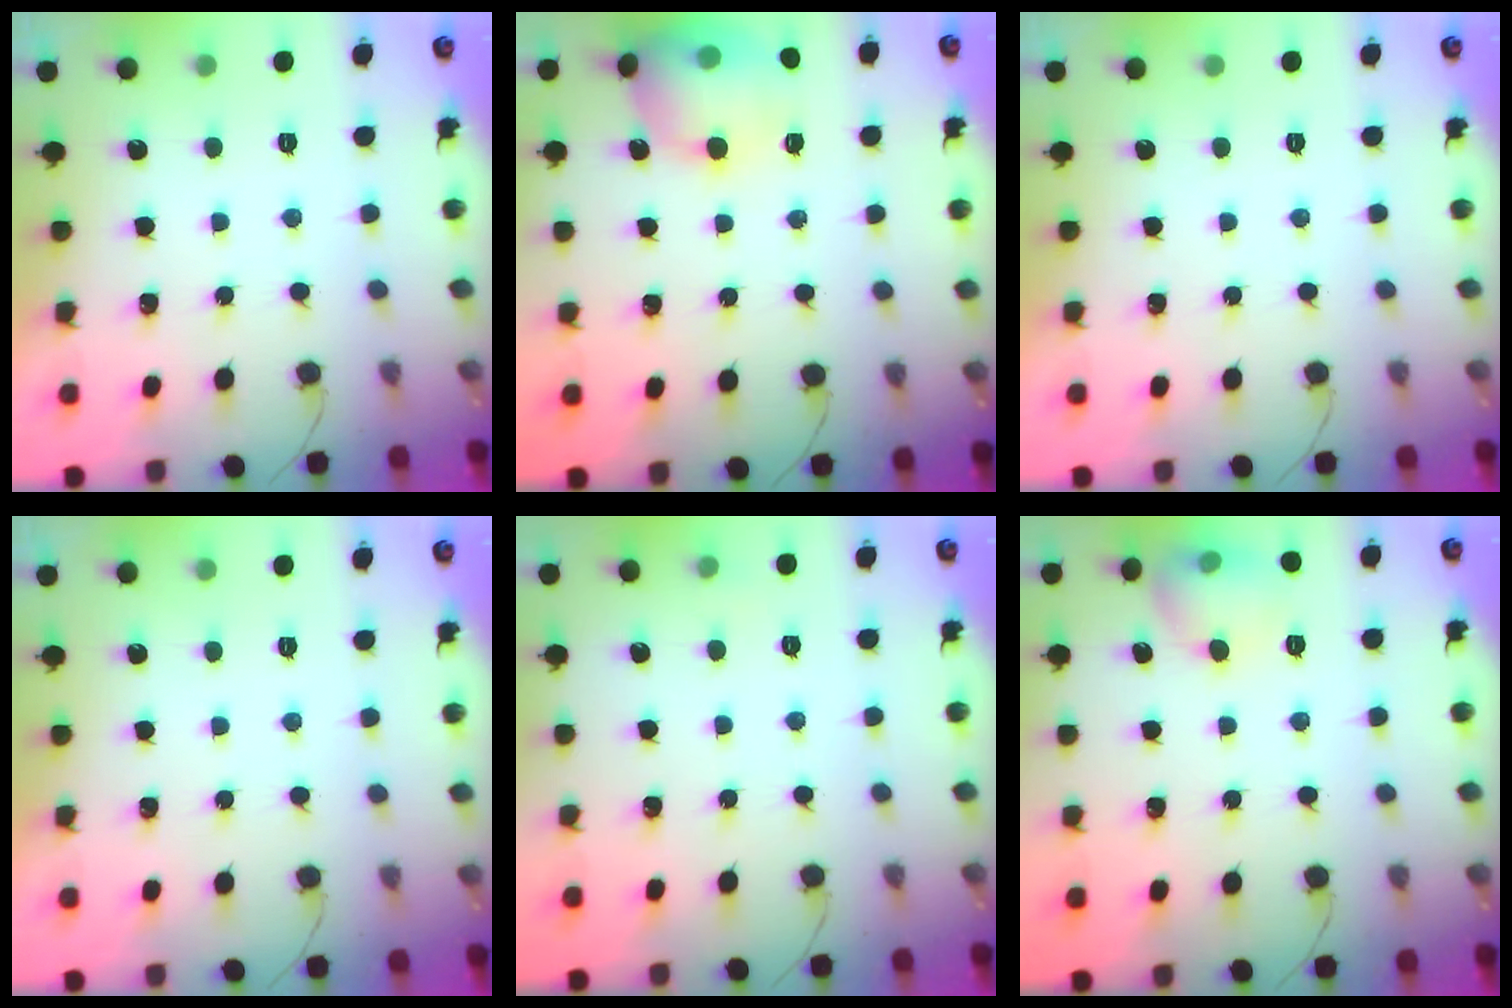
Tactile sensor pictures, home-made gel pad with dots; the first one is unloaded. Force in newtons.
{"total": 13.8, "press": 13.6, "slide": 1.8}
{"total": 0.0}
{"total": 0.0}
{"total": 3.4, "press": 2.5, "slide": 2.3}
{"total": 11.6, "press": 9.5, "slide": 6.7}